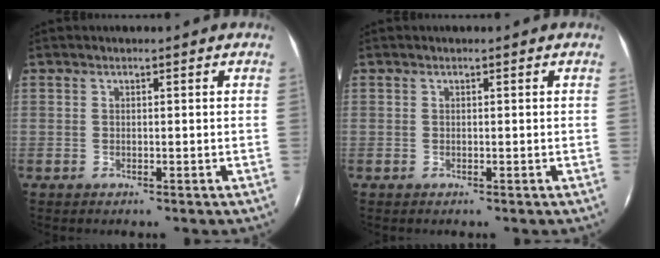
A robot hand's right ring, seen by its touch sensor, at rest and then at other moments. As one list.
[{"total": 0.0}]